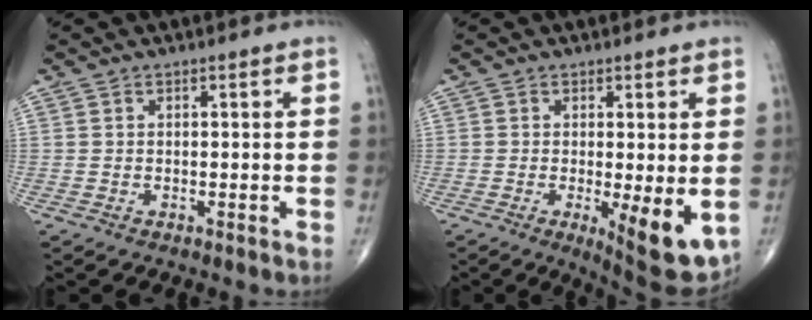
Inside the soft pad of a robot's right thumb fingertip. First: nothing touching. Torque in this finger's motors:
{"motor_torque": [1.14, 1.35, 0.61, -0.63, 0.23]}